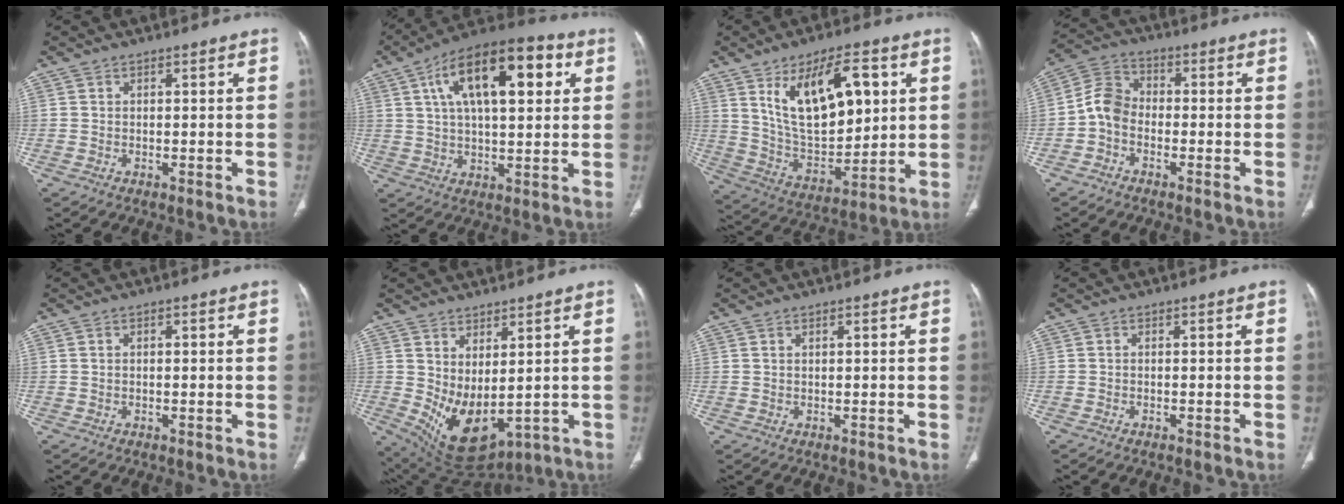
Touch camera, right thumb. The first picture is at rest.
{"total": 19.8, "force": [6.6, 8.6, 16.5], "torque": [-0.251, 0.010, 0.100]}
{"total": 18.9, "force": [6.7, 9.5, 15.0], "torque": [-0.210, -0.030, 0.131]}
{"total": 6.0, "force": [-1.7, 4.5, 3.7], "torque": [-0.061, 0.025, -0.050]}
{"total": 0.6, "force": [0.2, 0.3, 0.5], "torque": [-0.011, 0.003, 0.004]}
{"total": 10.8, "force": [0.6, 5.6, 9.3], "torque": [-0.152, -0.023, 0.044]}
{"total": 0.0}
{"total": 0.5, "force": [-0.4, 0.1, 0.3], "torque": [-0.011, 0.001, -0.004]}